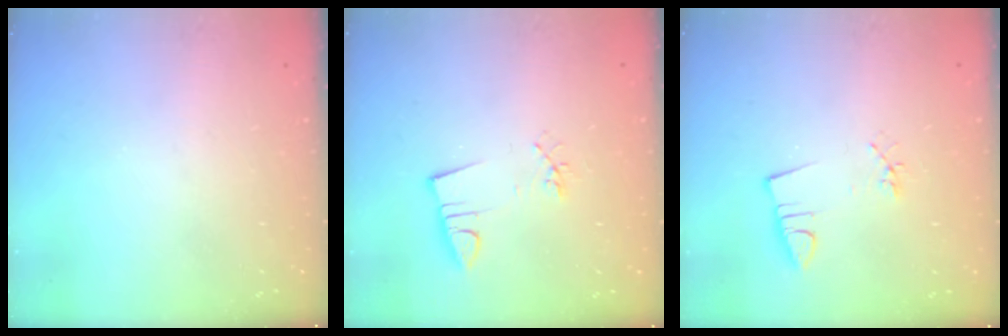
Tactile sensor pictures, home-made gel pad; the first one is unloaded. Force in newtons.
{"total": 2.9, "press": 1.3, "slide": 2.6}
{"total": 2.6, "press": 1.1, "slide": 2.4}